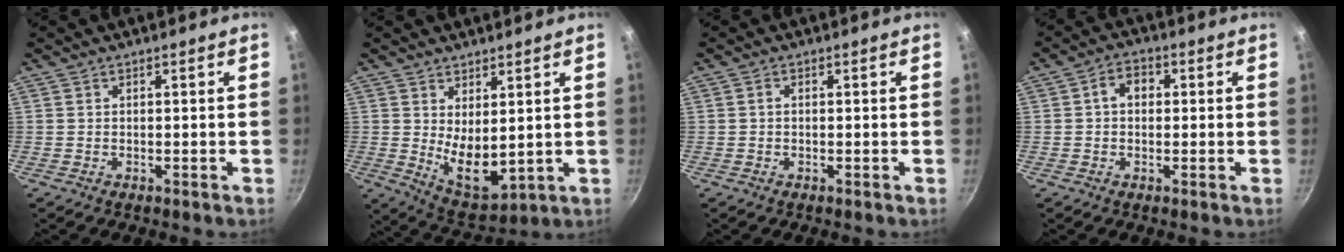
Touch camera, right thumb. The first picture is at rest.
{"total": 8.9, "force": [1.9, 4.3, 7.5], "torque": [-0.107, -0.038, 0.053]}
{"total": 0.9, "force": [0.0, 0.7, 0.6], "torque": [-0.010, 0.006, -0.001]}
{"total": 4.5, "force": [0.6, 3.4, 2.9], "torque": [-0.025, 0.012, 0.003]}